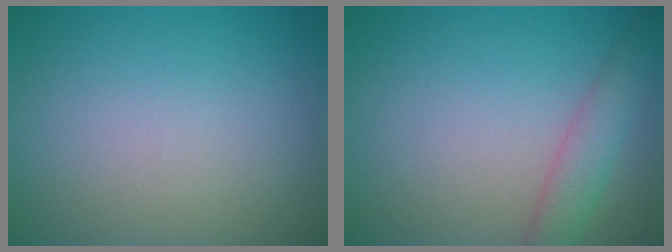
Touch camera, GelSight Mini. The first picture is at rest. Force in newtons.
{"total": 3.0, "press": 3.0, "slide": 0.1}